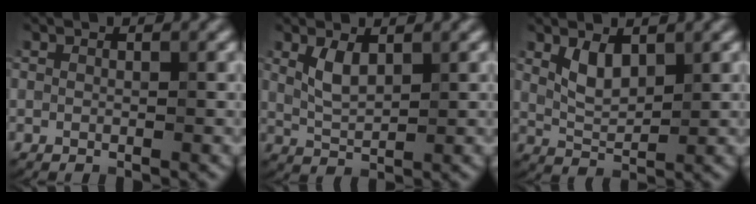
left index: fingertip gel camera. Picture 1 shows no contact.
{"total": 2.3, "force": [0.9, 0.9, 1.9], "torque": [-0.045, -0.005, 0.022]}
{"total": 2.6, "force": [1.1, 1.3, 1.9], "torque": [-0.044, -0.006, 0.026]}